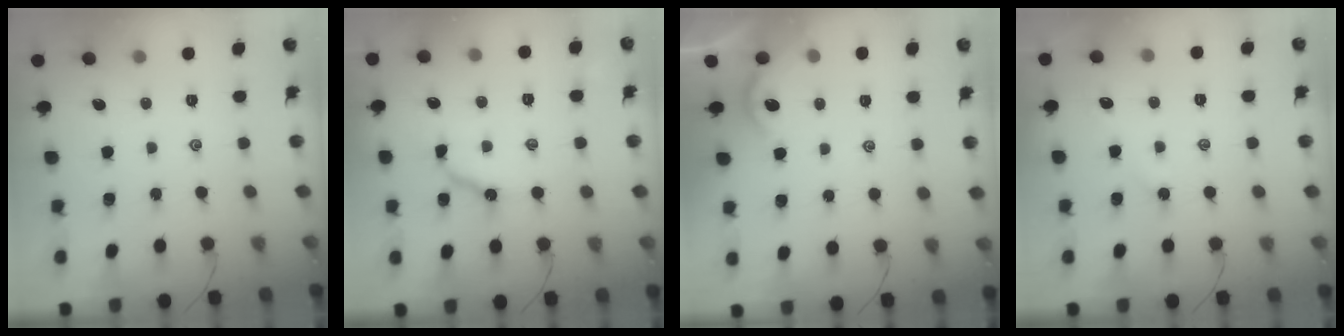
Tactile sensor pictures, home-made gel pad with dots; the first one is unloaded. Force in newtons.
{"total": 8.5, "press": 8.5, "slide": 0.6}
{"total": 2.8, "press": 2.8, "slide": 0.3}
{"total": 2.9, "press": 2.8, "slide": 0.6}